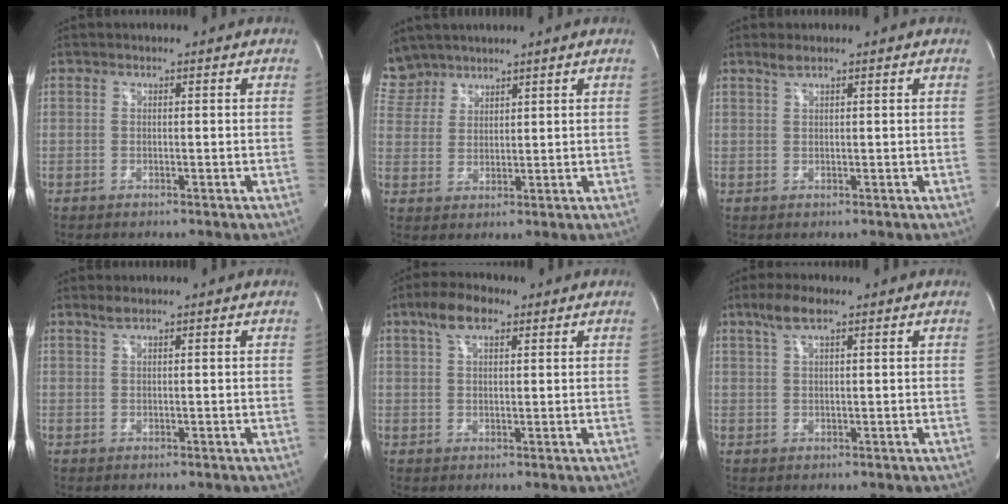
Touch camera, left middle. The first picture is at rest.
{"total": 5.8, "force": [5.3, 2.5, -0.3], "torque": [0.005, 0.010, 0.113]}
{"total": 1.4, "force": [1.1, 0.0, 0.8], "torque": [-0.023, 0.005, 0.026]}
{"total": 1.3, "force": [1.1, 0.0, 0.7], "torque": [-0.021, 0.005, 0.025]}
{"total": 5.4, "force": [3.2, 2.0, 3.8], "torque": [-0.081, 0.019, 0.059]}
{"total": 4.0, "force": [2.6, 0.7, 3.0], "torque": [-0.070, 0.014, 0.053]}